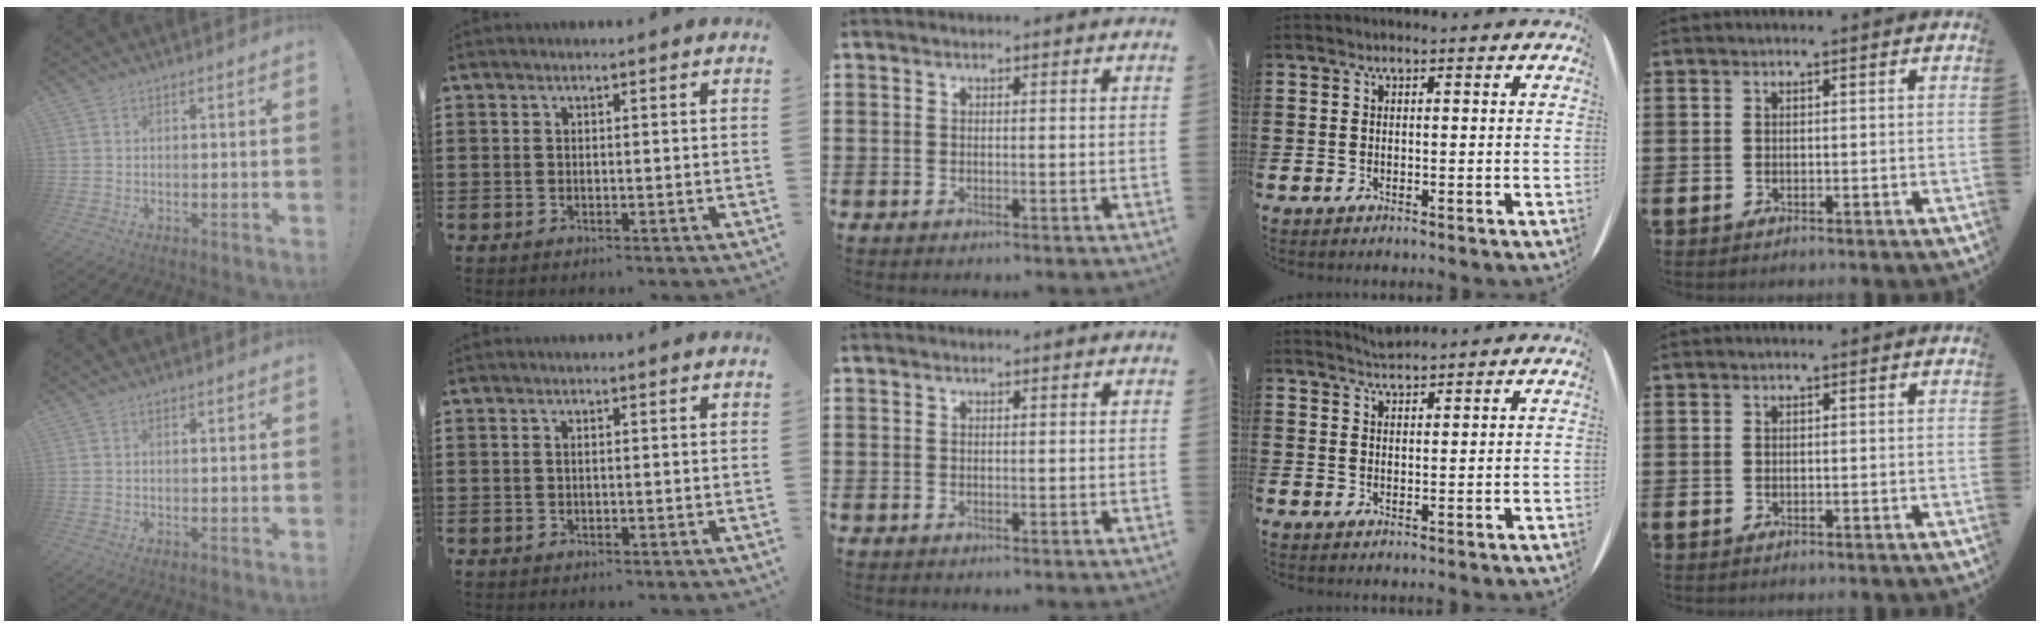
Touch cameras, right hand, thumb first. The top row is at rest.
{"thumb": {"total": 0.5, "force": [0.3, 0.4, 0.2], "torque": [0.000, -0.002, 0.004]}, "index": {"total": 0.5, "force": [0.0, 0.2, 0.5], "torque": [-0.011, -0.001, 0.000]}, "ring": {"total": 1.7, "force": [1.6, -0.3, -0.3], "torque": [0.004, 0.000, 0.032]}}